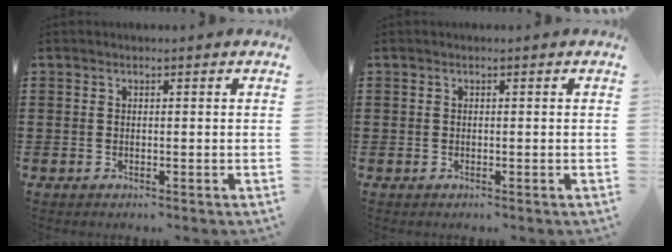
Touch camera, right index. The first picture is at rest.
{"total": 0.0}